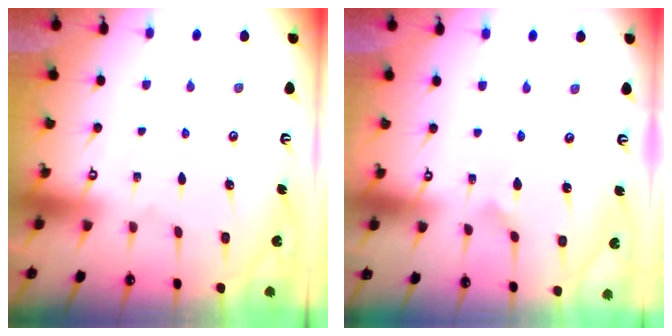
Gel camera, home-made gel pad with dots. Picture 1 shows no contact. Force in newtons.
{"total": 2.3, "press": 2.3, "slide": 0.0}